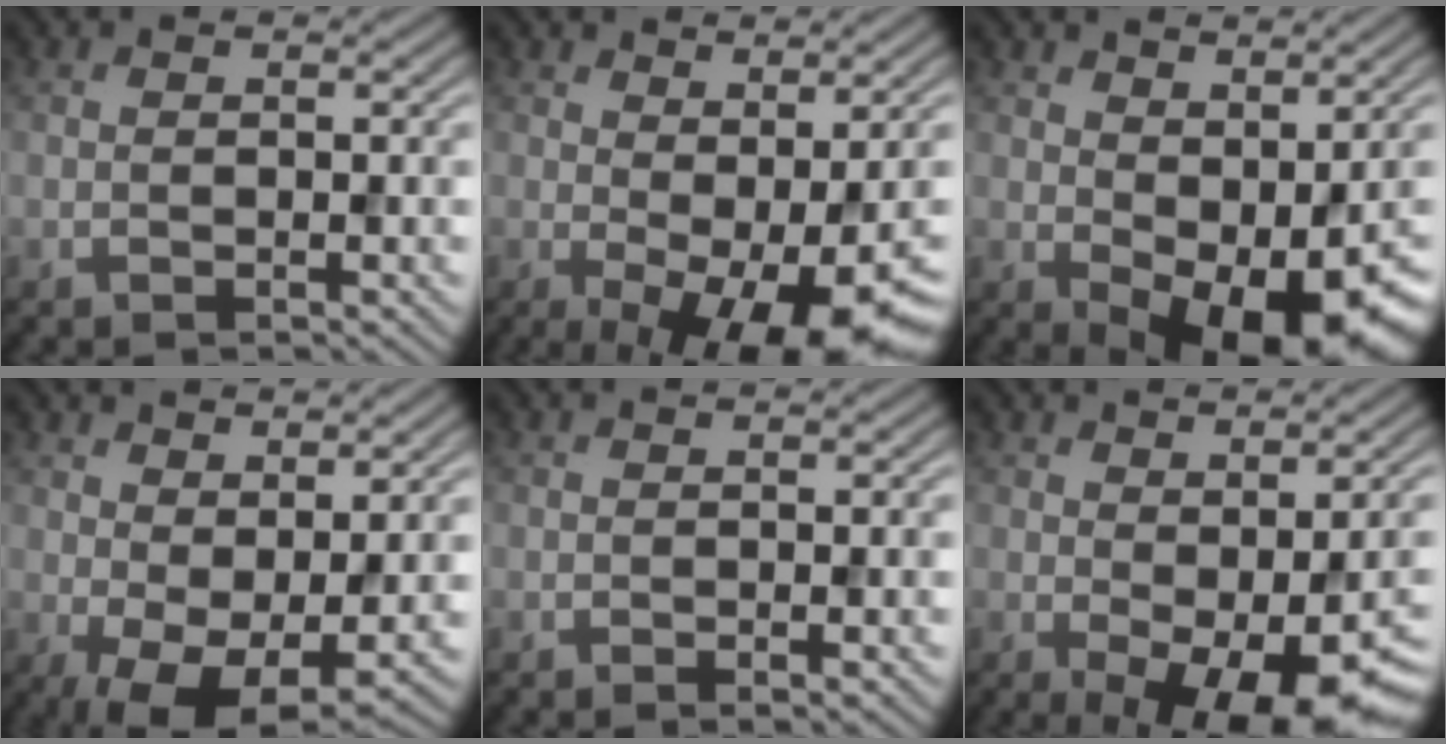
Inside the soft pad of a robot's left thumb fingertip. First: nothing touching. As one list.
[{"total": 8.9, "force": [-1.7, 3.2, 8.2], "torque": [-0.110, -0.008, -0.016]}, {"total": 9.2, "force": [-0.4, 5.3, 7.6], "torque": [-0.098, -0.021, 0.007]}, {"total": 7.6, "force": [0.6, 3.7, 6.6], "torque": [-0.118, -0.007, 0.018]}, {"total": 0.6, "force": [-0.2, 0.0, 0.6], "torque": [-0.009, -0.003, -0.004]}, {"total": 8.3, "force": [-2.1, 3.2, 7.3], "torque": [-0.103, -0.019, -0.015]}]